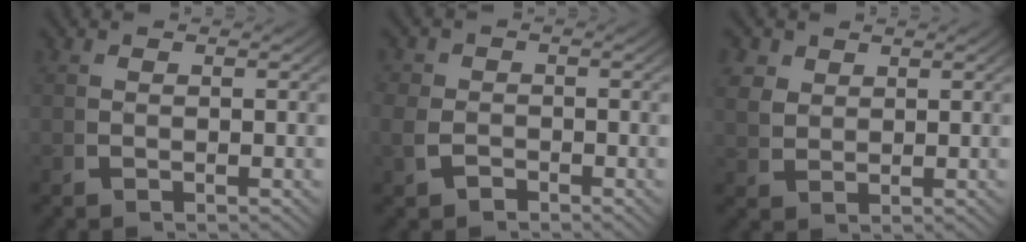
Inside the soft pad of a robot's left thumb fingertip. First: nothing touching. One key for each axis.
{"total": 2.6, "fx": -1.1, "fy": 2.3, "fz": 0.8, "tx": -0.026, "ty": -0.014, "tz": -0.016}
{"total": 3.2, "fx": 1.8, "fy": 2.3, "fz": 1.2, "tx": -0.030, "ty": -0.006, "tz": 0.042}